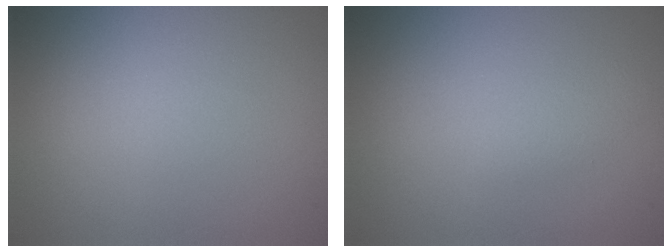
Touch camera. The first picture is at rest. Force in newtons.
{"total": 1.1, "press": 1.1, "slide": 0.0}